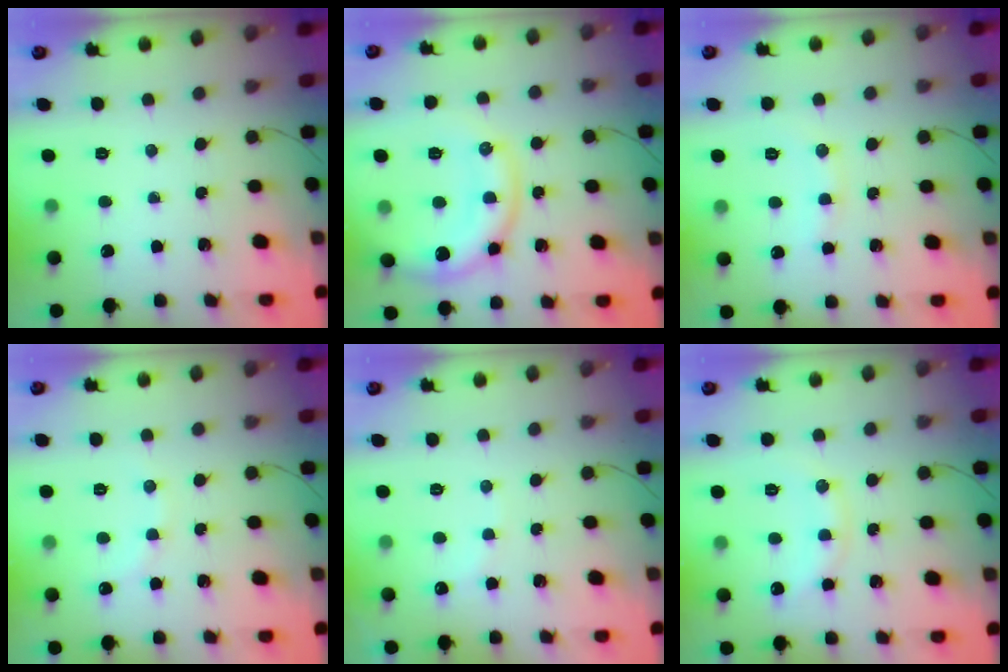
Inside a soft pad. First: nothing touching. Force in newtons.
{"total": 14.2, "press": 14.2, "slide": 0.7}
{"total": 7.0, "press": 6.9, "slide": 0.9}
{"total": 5.6, "press": 5.4, "slide": 1.5}
{"total": 5.8, "press": 5.7, "slide": 1.0}
{"total": 10.6, "press": 10.6, "slide": 0.9}